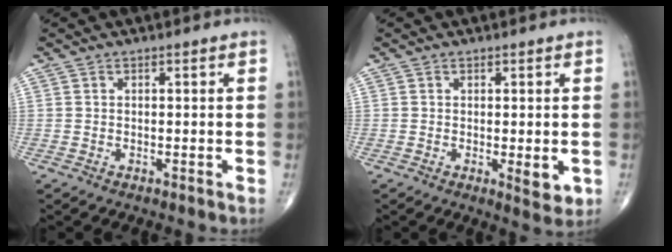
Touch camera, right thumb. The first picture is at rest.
{"total": 3.8, "force": [-0.6, 1.4, 3.5], "torque": [-0.043, -0.011, -0.006]}